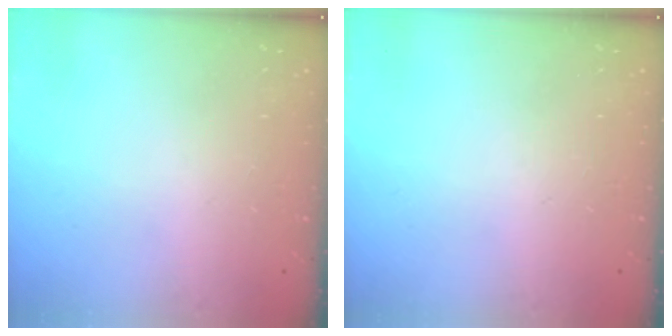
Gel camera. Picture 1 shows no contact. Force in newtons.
{"total": 0.0}